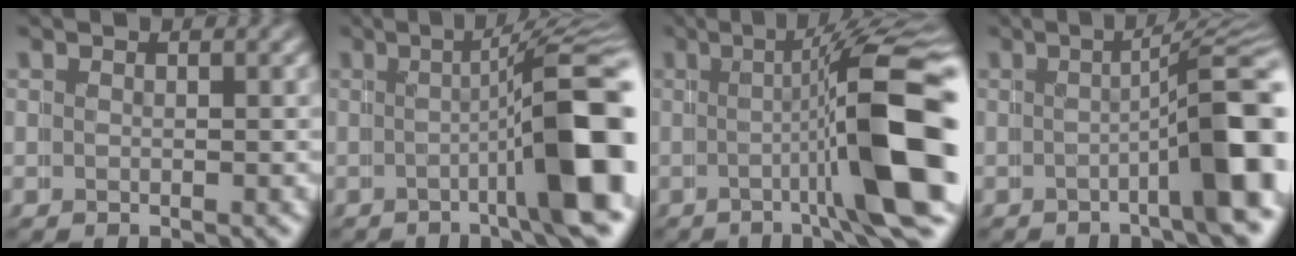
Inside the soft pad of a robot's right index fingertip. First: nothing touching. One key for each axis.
{"total": 9.8, "fx": -1.3, "fy": 2.1, "fz": 9.5, "tx": -0.113, "ty": 0.010, "tz": -0.022}
{"total": 10.8, "fx": -0.8, "fy": 2.1, "fz": 10.6, "tx": -0.141, "ty": 0.008, "tz": -0.017}
{"total": 7.8, "fx": -1.1, "fy": 1.5, "fz": 7.5, "tx": -0.071, "ty": 0.016, "tz": -0.021}